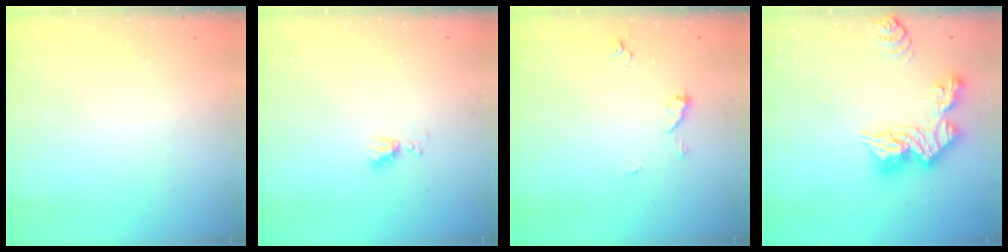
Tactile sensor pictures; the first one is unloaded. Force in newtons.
{"total": 4.9, "press": 4.8, "slide": 0.8}
{"total": 7.0, "press": 7.0, "slide": 0.7}
{"total": 14.2, "press": 14.1, "slide": 1.4}